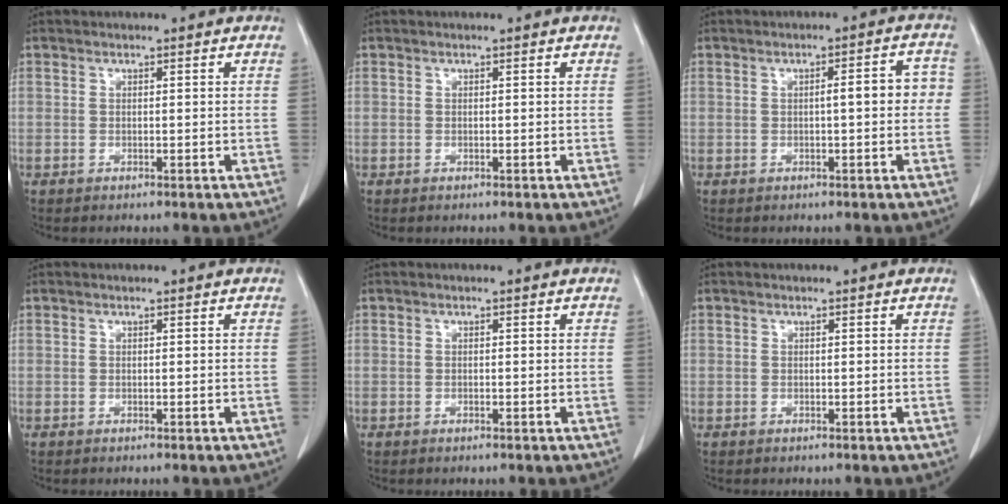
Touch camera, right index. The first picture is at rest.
{"total": 0.0}
{"total": 4.3, "force": [-0.1, 0.9, 4.2], "torque": [-0.055, 0.019, -0.003]}
{"total": 0.0}
{"total": 0.0}
{"total": 0.0}